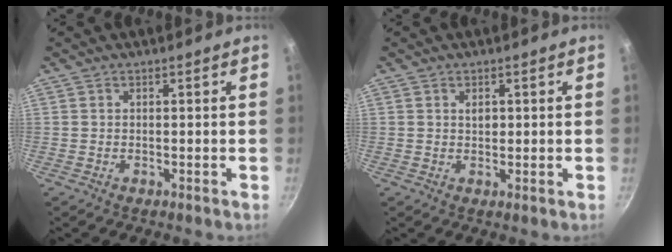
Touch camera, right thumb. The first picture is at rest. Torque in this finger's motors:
{"motor_torque": [-0.15, 0.31, -0.04, 0.14, 0.03]}